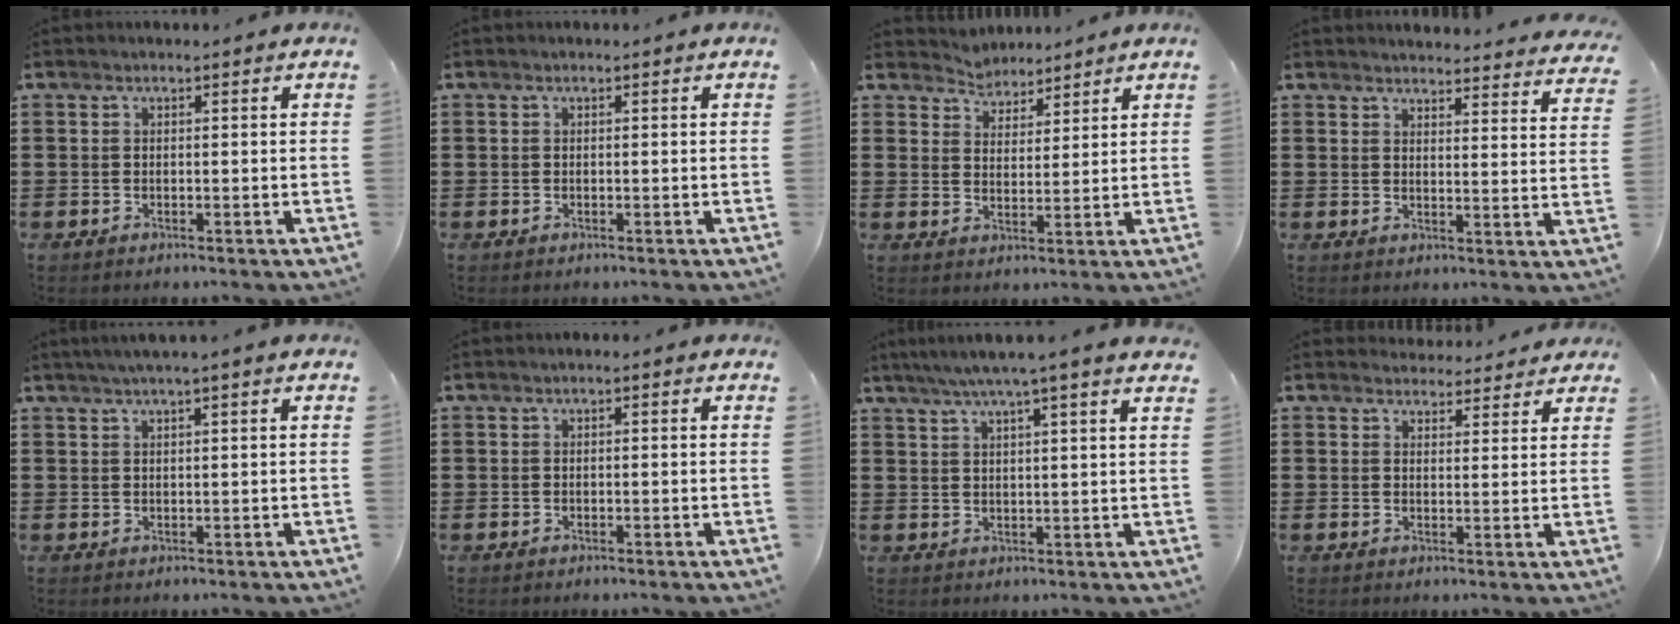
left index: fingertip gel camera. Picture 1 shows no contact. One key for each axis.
{"total": 0.0}
{"total": 3.7, "fx": 3.4, "fy": 1.2, "fz": -0.9, "tx": -0.002, "ty": -0.009, "tz": 0.061}
{"total": 3.3, "fx": 3.3, "fy": -0.1, "fz": 0.3, "tx": -0.013, "ty": -0.023, "tz": 0.057}
{"total": 1.6, "fx": 1.1, "fy": -0.3, "fz": 1.2, "tx": -0.023, "ty": 0.001, "tz": 0.019}
{"total": 0.5, "fx": -0.2, "fy": 0.2, "fz": 0.4, "tx": -0.009, "ty": 0.000, "tz": -0.003}
{"total": 4.6, "fx": 3.5, "fy": -0.5, "fz": 2.8, "tx": -0.066, "ty": -0.008, "tz": 0.060}
{"total": 3.3, "fx": 3.1, "fy": 1.1, "fz": 0.2, "tx": -0.006, "ty": -0.010, "tz": 0.058}